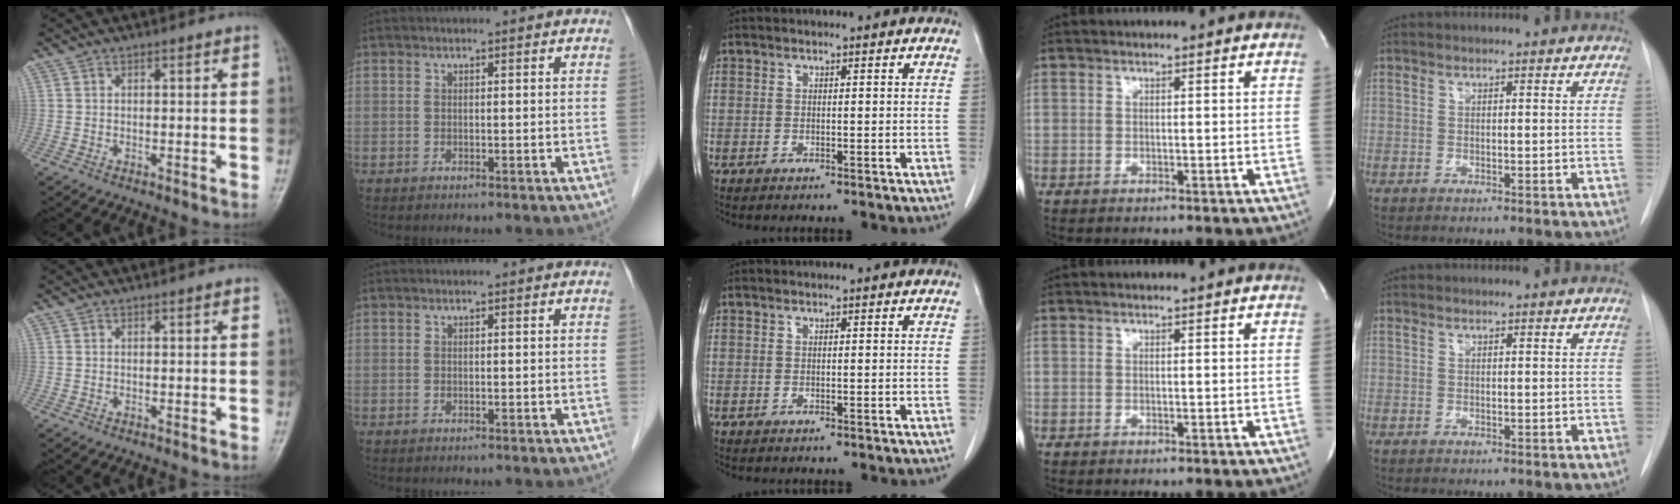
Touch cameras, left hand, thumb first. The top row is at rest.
{}